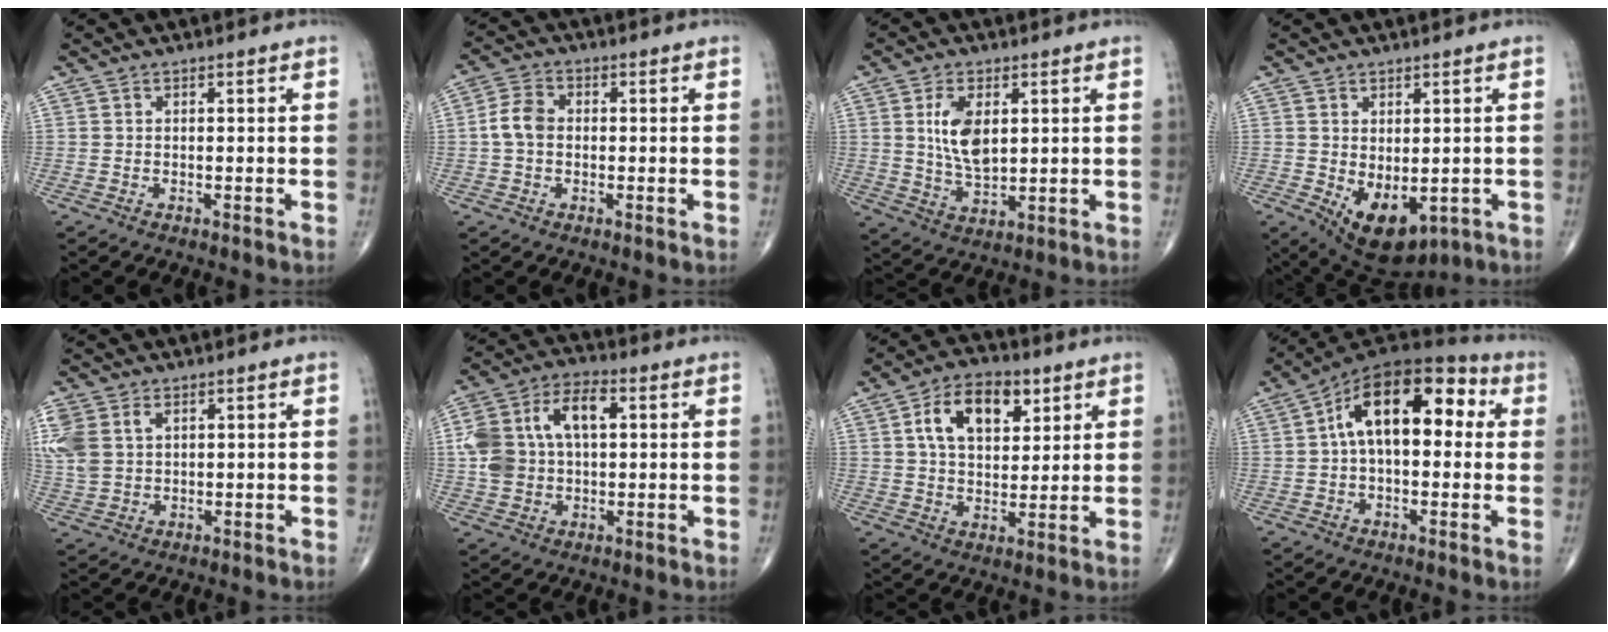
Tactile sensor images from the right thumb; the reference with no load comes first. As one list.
[{"total": 5.0, "force": [-0.2, 3.7, 3.4], "torque": [-0.067, 0.015, -0.012]}, {"total": 8.6, "force": [2.0, 4.6, 7.0], "torque": [-0.120, -0.013, 0.045]}, {"total": 9.8, "force": [-2.1, 5.6, 7.8], "torque": [-0.104, -0.005, -0.007]}, {"total": 11.7, "force": [3.8, 8.5, 7.2], "torque": [-0.196, 0.009, 0.083]}, {"total": 14.6, "force": [2.5, 9.2, 11.0], "torque": [-0.196, 0.027, 0.042]}, {"total": 12.6, "force": [4.8, 7.6, 8.8], "torque": [-0.120, -0.007, 0.081]}, {"total": 17.0, "force": [3.0, 9.3, 14.0], "torque": [-0.190, 0.044, 0.035]}]